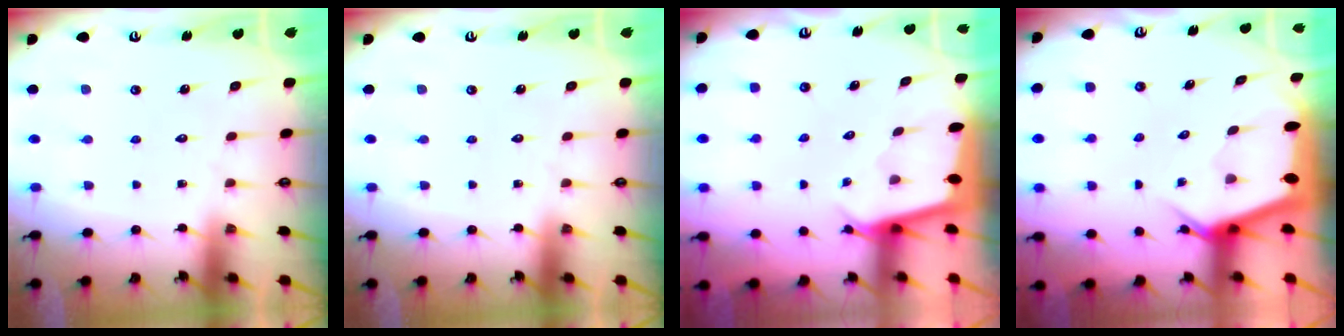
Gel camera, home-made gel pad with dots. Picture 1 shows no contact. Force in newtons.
{"total": 0.0}
{"total": 2.3, "press": 2.3, "slide": 0.2}
{"total": 4.7, "press": 4.6, "slide": 0.3}